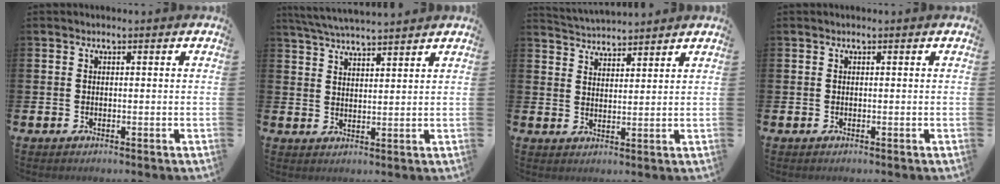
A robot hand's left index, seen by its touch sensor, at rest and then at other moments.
{"total": 4.8, "force": [4.7, 0.0, 1.0], "torque": [-0.036, -0.019, 0.086]}
{"total": 3.8, "force": [3.7, 0.2, -0.4], "torque": [0.000, -0.024, 0.067]}
{"total": 0.0}